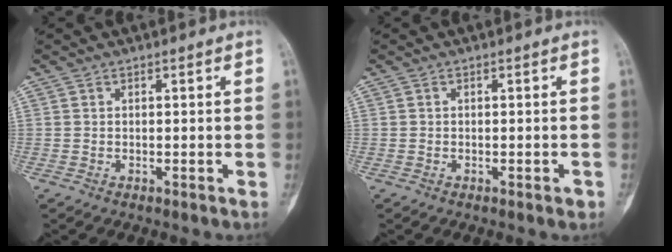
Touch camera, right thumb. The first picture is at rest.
{"total": 1.1, "force": [-0.6, 0.4, 0.8], "torque": [-0.012, -0.001, -0.007]}